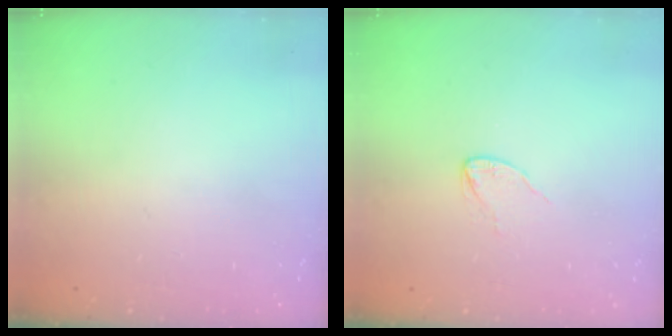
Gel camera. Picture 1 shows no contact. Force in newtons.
{"total": 2.3, "press": 2.3, "slide": 0.2}